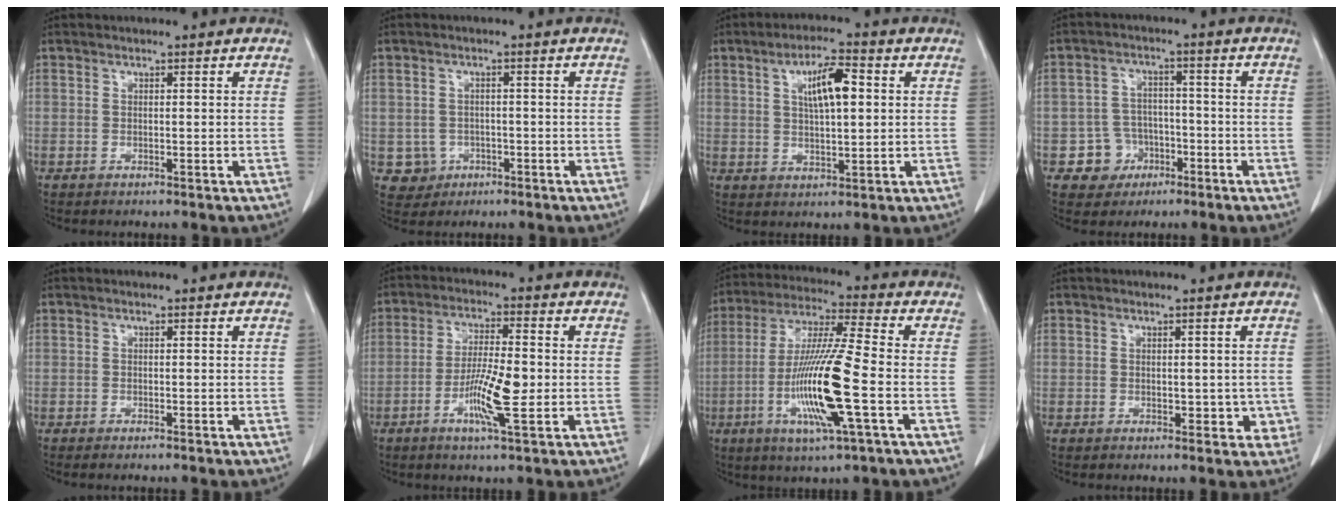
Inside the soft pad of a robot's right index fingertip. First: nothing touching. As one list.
[{"total": 3.8, "force": [-1.0, 3.7, 0.1], "torque": [0.002, 0.009, -0.008]}, {"total": 7.4, "force": [2.0, 1.7, 7.0], "torque": [-0.120, 0.009, 0.036]}, {"total": 5.5, "force": [-2.3, 5.0, 0.4], "torque": [0.000, 0.015, -0.031]}, {"total": 3.9, "force": [-3.1, -0.1, 2.3], "torque": [-0.042, -0.009, -0.058]}, {"total": 8.6, "force": [-2.2, 0.9, 8.3], "torque": [-0.154, -0.007, -0.043]}, {"total": 15.4, "force": [-4.0, 0.3, 14.9], "torque": [-0.301, -0.016, -0.080]}, {"total": 3.2, "force": [-0.3, 2.1, 2.3], "torque": [-0.015, 0.003, 0.001]}]